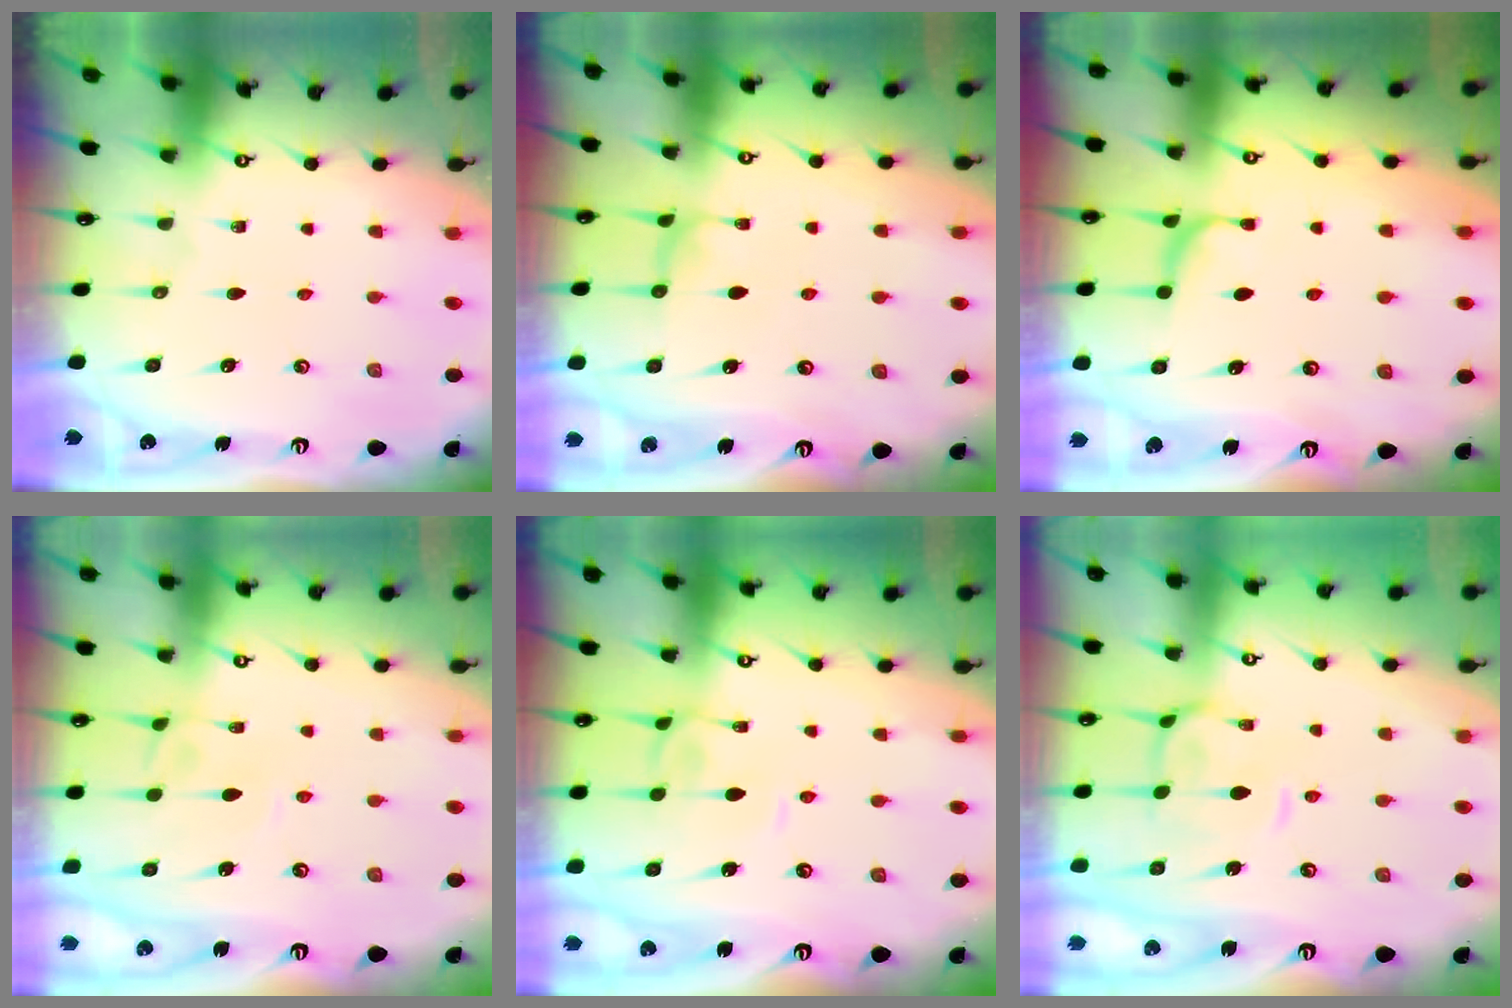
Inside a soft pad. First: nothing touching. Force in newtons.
{"total": 0.6, "press": 0.6, "slide": 0.3}
{"total": 1.2, "press": 0.8, "slide": 0.8}
{"total": 1.9, "press": 1.9, "slide": 0.2}
{"total": 1.9, "press": 1.9, "slide": 0.3}
{"total": 1.6, "press": 1.4, "slide": 0.9}